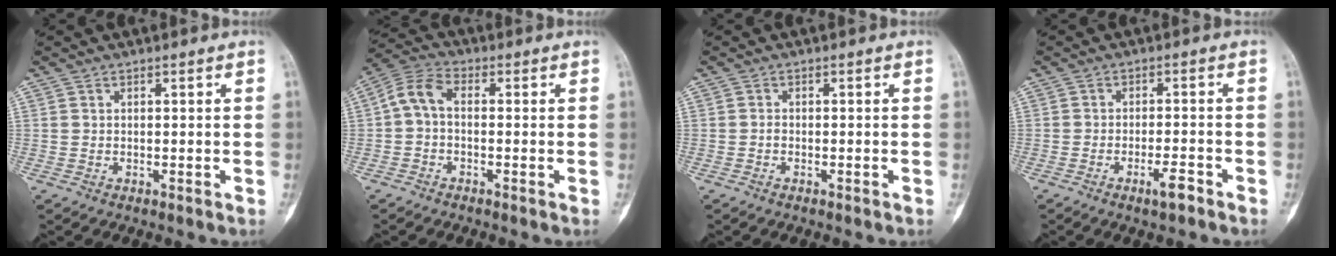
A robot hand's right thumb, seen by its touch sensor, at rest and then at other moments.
{"total": 5.7, "force": [-0.4, 3.4, 4.6], "torque": [-0.092, 0.022, -0.021]}
{"total": 0.7, "force": [-0.4, 0.3, 0.4], "torque": [-0.009, 0.002, -0.009]}
{"total": 3.6, "force": [-2.3, 0.8, 2.7], "torque": [-0.049, 0.013, -0.040]}